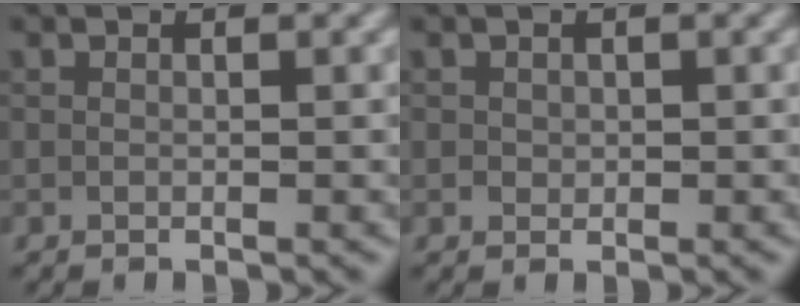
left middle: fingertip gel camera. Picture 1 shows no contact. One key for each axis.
{"total": 0.6, "fx": 0.1, "fy": 0.6, "fz": 0.1, "tx": 0.000, "ty": -0.004, "tz": 0.002}